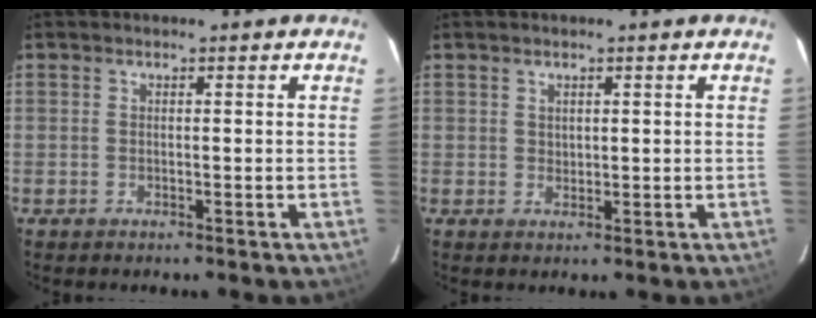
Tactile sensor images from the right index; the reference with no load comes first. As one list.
[{"total": 1.3, "force": [0.8, 0.9, 0.4], "torque": [-0.002, 0.004, 0.015]}]